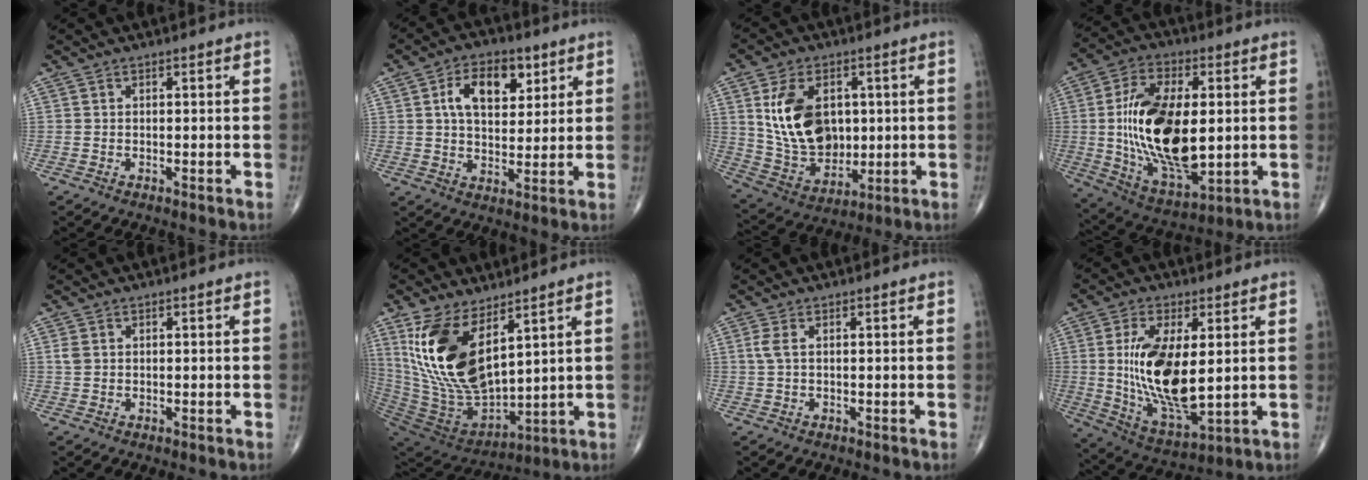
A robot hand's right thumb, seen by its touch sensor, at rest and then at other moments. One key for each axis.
{"total": 11.1, "fx": 4.1, "fy": 6.6, "fz": 8.0, "tx": -0.102, "ty": -0.008, "tz": 0.067}
{"total": 16.0, "fx": 3.1, "fy": 10.9, "fz": 11.3, "tx": -0.173, "ty": -0.014, "tz": 0.073}
{"total": 22.5, "fx": 0.8, "fy": 11.3, "fz": 19.5, "tx": -0.351, "ty": -0.014, "tz": 0.025}
{"total": 1.5, "fx": 0.4, "fy": 1.1, "fz": 0.9, "tx": -0.023, "ty": 0.003, "tz": 0.010}
{"total": 20.1, "fx": 8.1, "fy": 9.6, "fz": 15.7, "tx": -0.298, "ty": -0.051, "tz": 0.175}
{"total": 1.8, "fx": 0.4, "fy": 0.6, "fz": 1.7, "tx": -0.052, "ty": 0.007, "tz": 0.013}
{"total": 17.3, "fx": 1.8, "fy": 7.6, "fz": 15.4, "tx": -0.286, "ty": -0.024, "tz": 0.049}